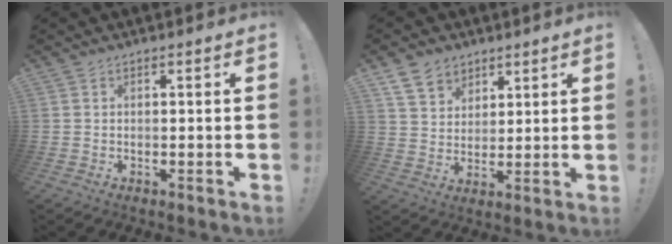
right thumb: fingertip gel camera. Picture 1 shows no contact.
{"total": 8.5, "force": [5.7, 5.9, 2.3], "torque": [-0.040, -0.032, 0.112]}